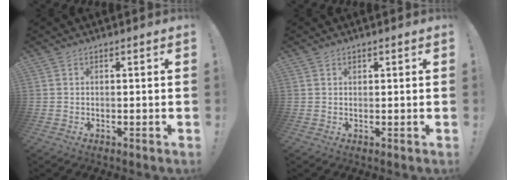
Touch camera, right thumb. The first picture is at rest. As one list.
[{"total": 0.8, "force": [0.6, 0.5, 0.3], "torque": [0.003, -0.003, 0.010]}]